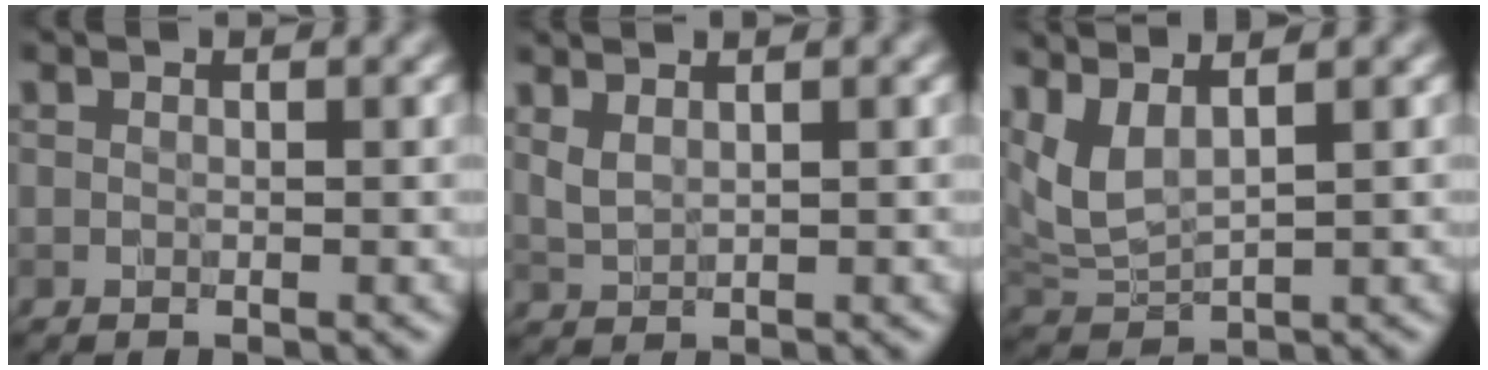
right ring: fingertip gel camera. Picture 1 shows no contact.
{"total": 1.5, "force": [1.2, 0.3, 0.8], "torque": [-0.019, -0.001, 0.032]}
{"total": 3.7, "force": [2.5, 0.9, 2.5], "torque": [-0.071, 0.004, 0.058]}